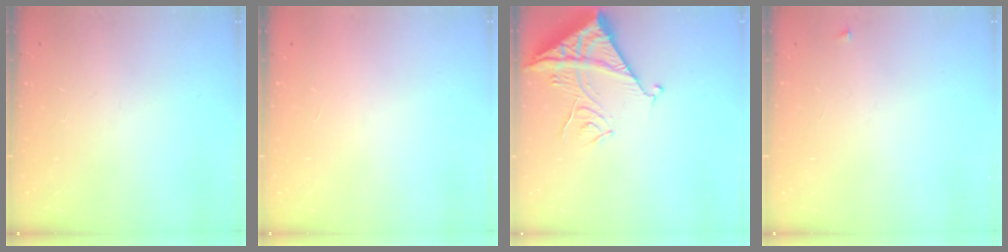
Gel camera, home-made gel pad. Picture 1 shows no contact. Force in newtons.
{"total": 1.7, "press": 1.7, "slide": 0.1}
{"total": 13.7, "press": 13.6, "slide": 1.1}
{"total": 2.3, "press": 2.3, "slide": 0.3}